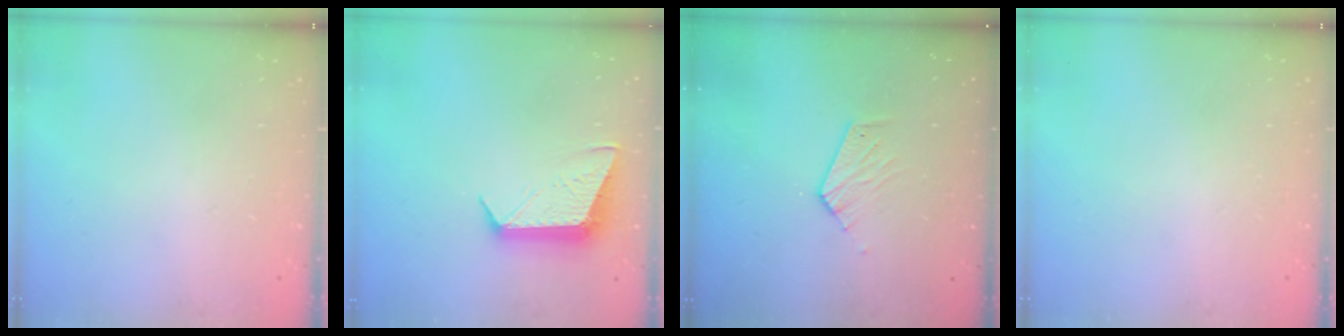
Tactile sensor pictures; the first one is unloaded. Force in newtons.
{"total": 10.4, "press": 10.4, "slide": 0.6}
{"total": 5.7, "press": 5.7, "slide": 0.3}
{"total": 0.0}